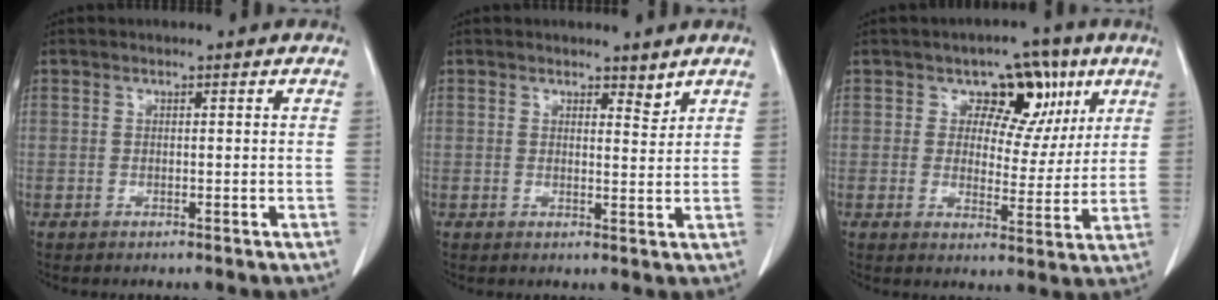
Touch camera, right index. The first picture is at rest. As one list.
[{"total": 2.0, "force": [1.8, 0.7, 0.7], "torque": [-0.007, -0.010, 0.026]}, {"total": 8.2, "force": [3.9, 5.8, 4.4], "torque": [-0.034, 0.011, 0.053]}]